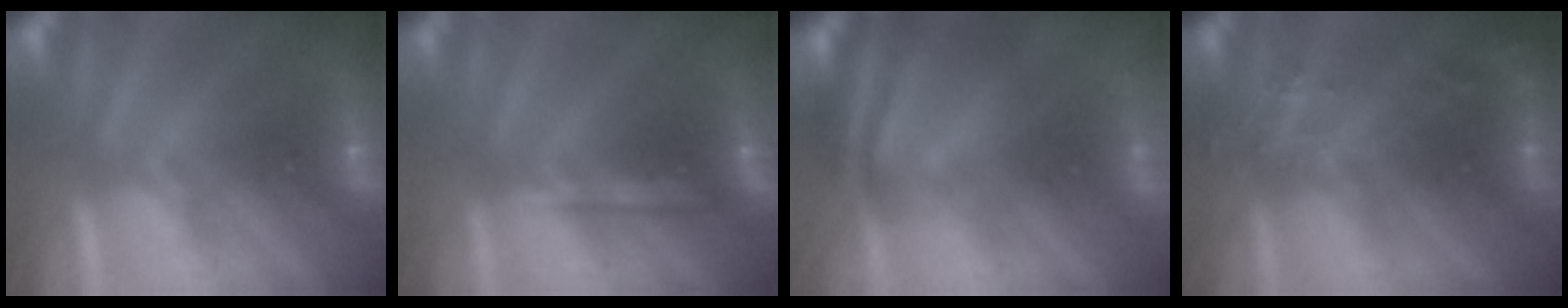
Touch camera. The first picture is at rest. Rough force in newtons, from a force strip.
{"total": 2.2}
{"total": 6.1}
{"total": 2.8}